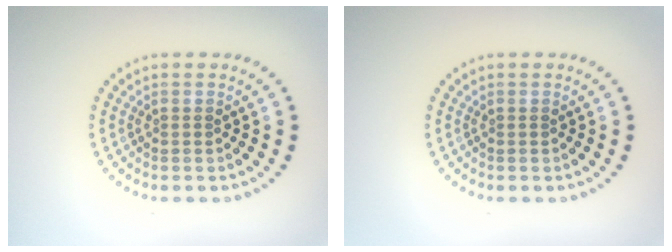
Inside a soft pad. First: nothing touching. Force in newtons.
{"total": 0.0}